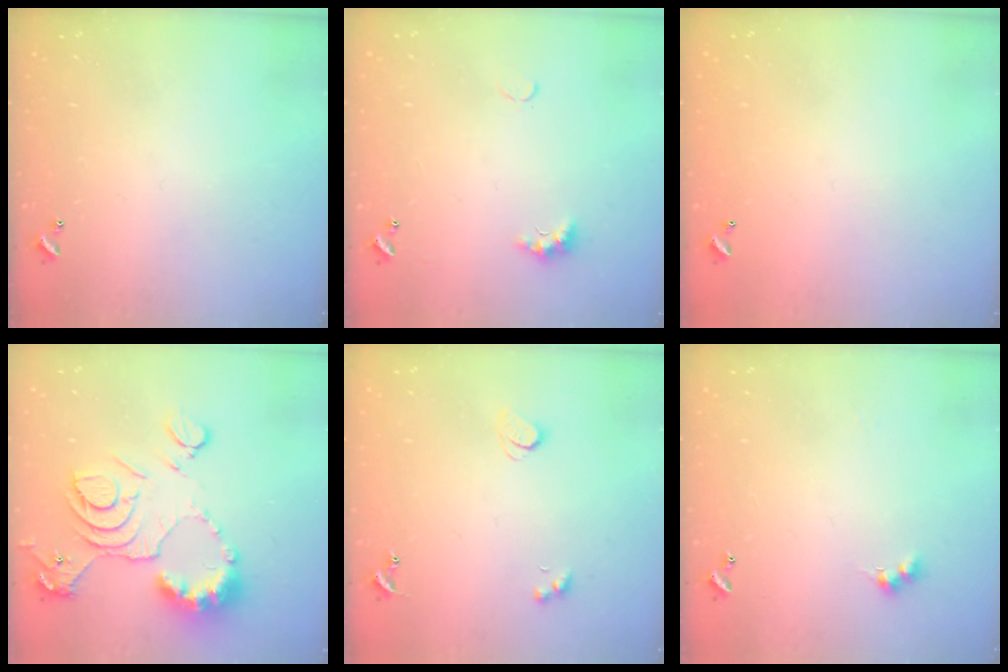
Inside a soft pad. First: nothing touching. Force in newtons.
{"total": 2.8, "press": 2.8, "slide": 0.7}
{"total": 2.8, "press": 2.8, "slide": 0.1}
{"total": 15.6, "press": 15.5, "slide": 1.4}
{"total": 2.0, "press": 1.9, "slide": 0.5}
{"total": 3.4, "press": 3.3, "slide": 0.7}